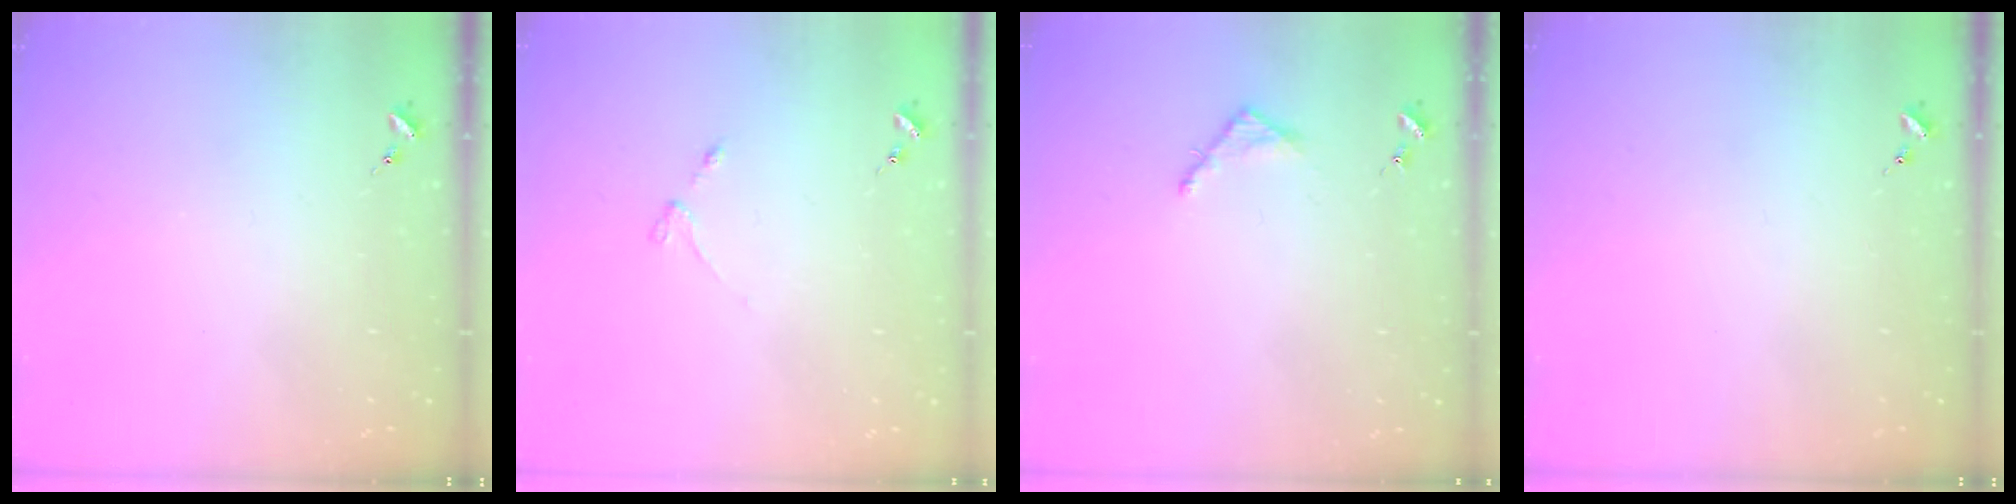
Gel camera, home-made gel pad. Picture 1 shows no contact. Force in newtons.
{"total": 3.0, "press": 2.9, "slide": 0.5}
{"total": 3.5, "press": 3.5, "slide": 0.3}
{"total": 0.0}